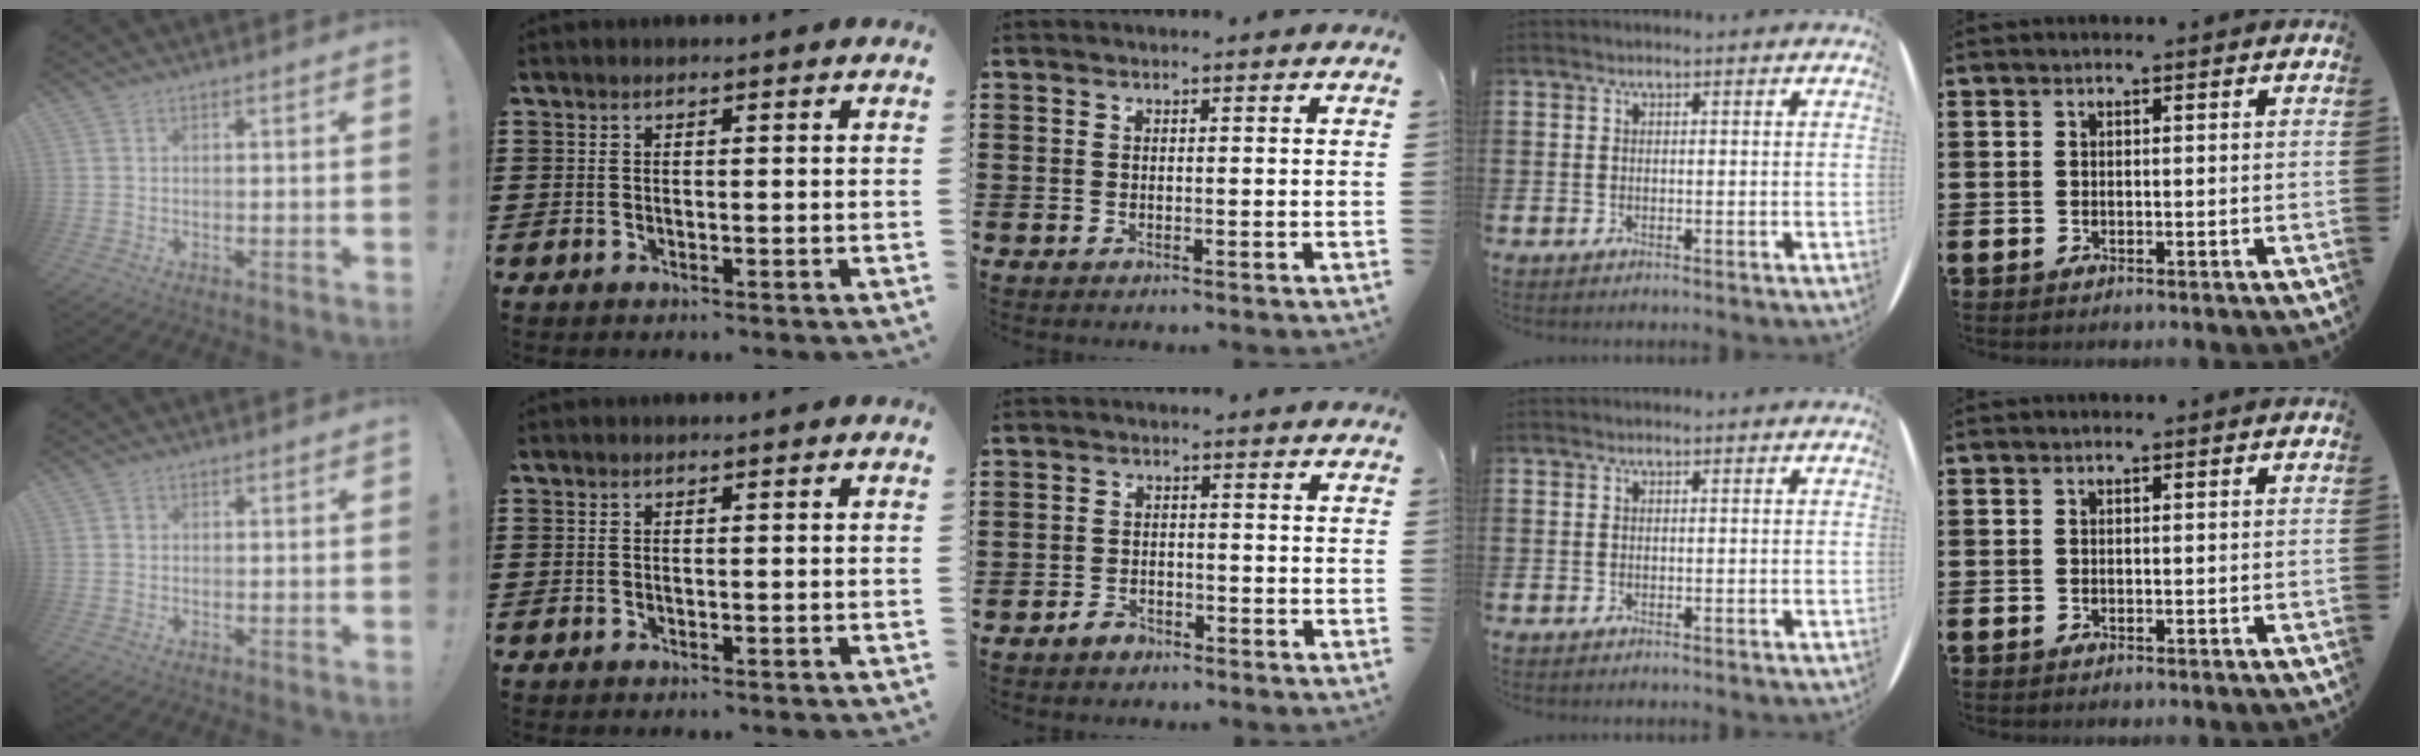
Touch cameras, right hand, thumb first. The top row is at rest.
{"thumb": {"total": 0.9, "force": [-0.1, 0.8, 0.2], "torque": [0.004, 0.001, -0.004]}, "middle": {"total": 2.2, "force": [-1.9, 0.9, 0.5], "torque": [-0.016, 0.001, -0.039]}}